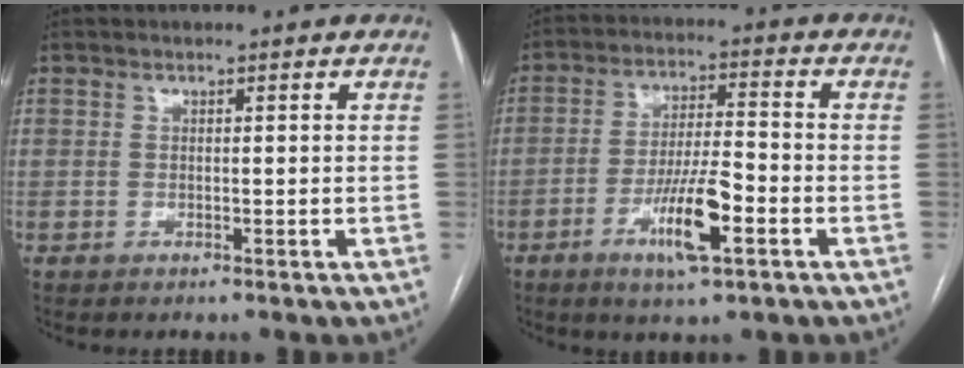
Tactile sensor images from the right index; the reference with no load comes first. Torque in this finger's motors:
{"motor_torque": [1.43, -0.23, 0.43, 0.11]}